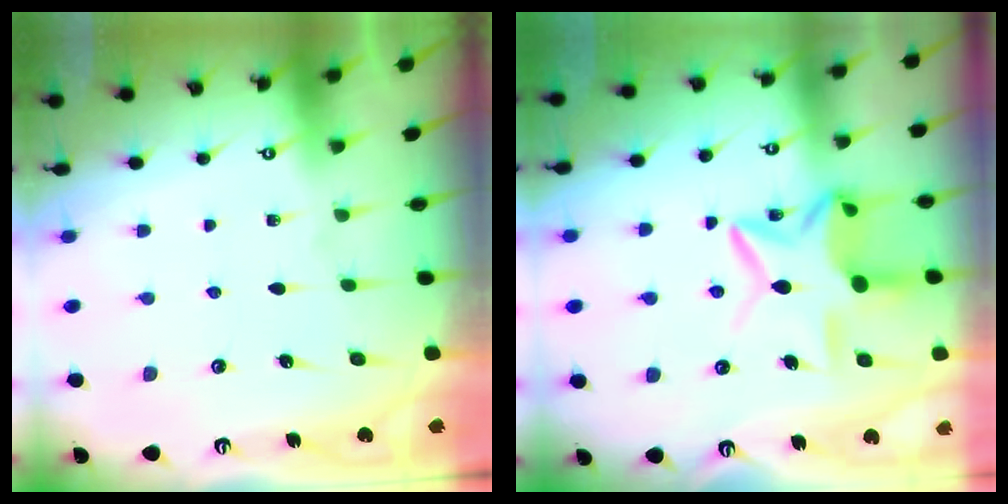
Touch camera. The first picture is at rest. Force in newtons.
{"total": 12.6, "press": 12.5, "slide": 1.3}